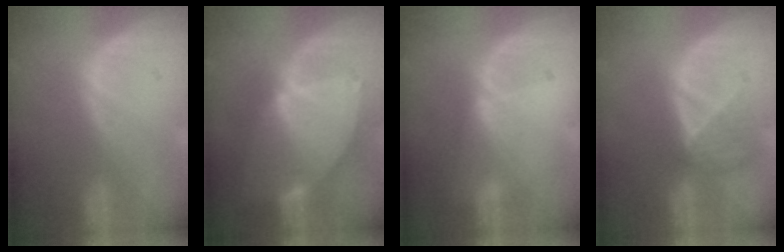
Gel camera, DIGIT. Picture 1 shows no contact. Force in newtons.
{"total": 8.5, "press": 7.5, "slide": 4.0}
{"total": 1.4, "press": 1.1, "slide": 0.8}
{"total": 3.6, "press": 3.4, "slide": 1.1}